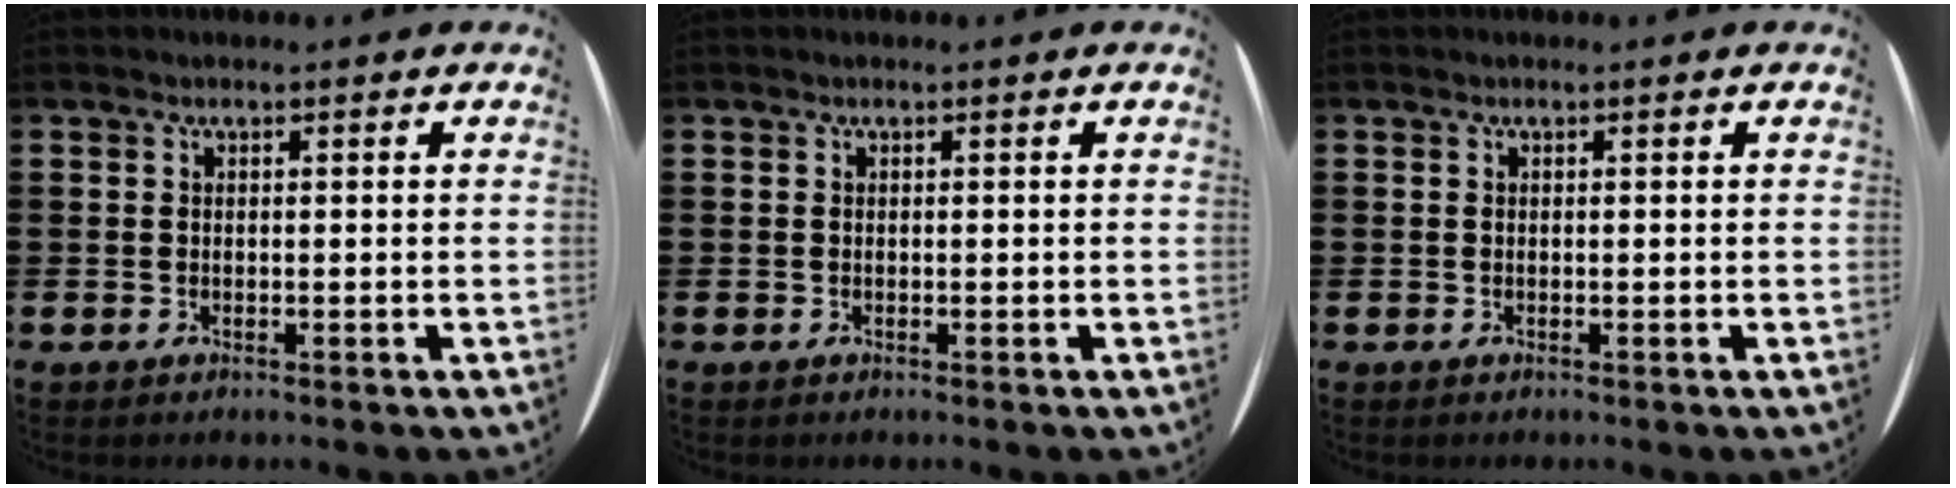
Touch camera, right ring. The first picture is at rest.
{"total": 0.0}
{"total": 0.0}